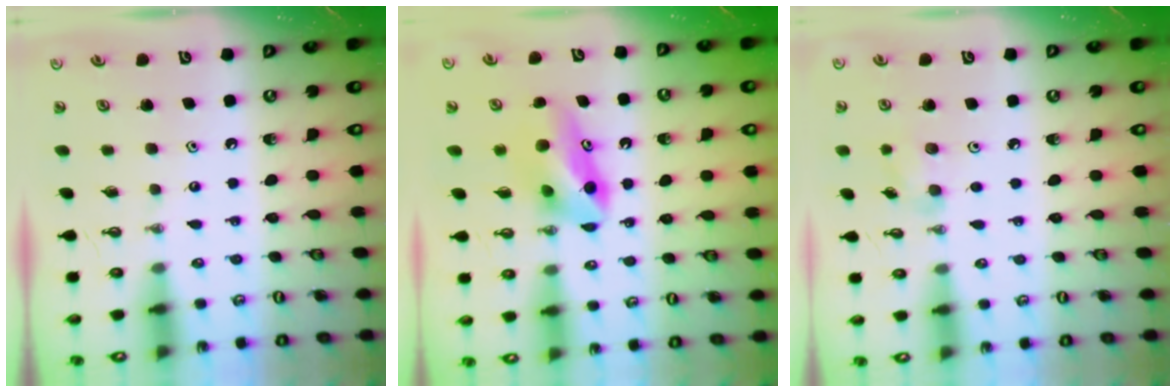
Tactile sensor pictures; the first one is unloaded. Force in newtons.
{"total": 8.2, "press": 8.0, "slide": 1.6}
{"total": 6.3, "press": 6.2, "slide": 1.3}